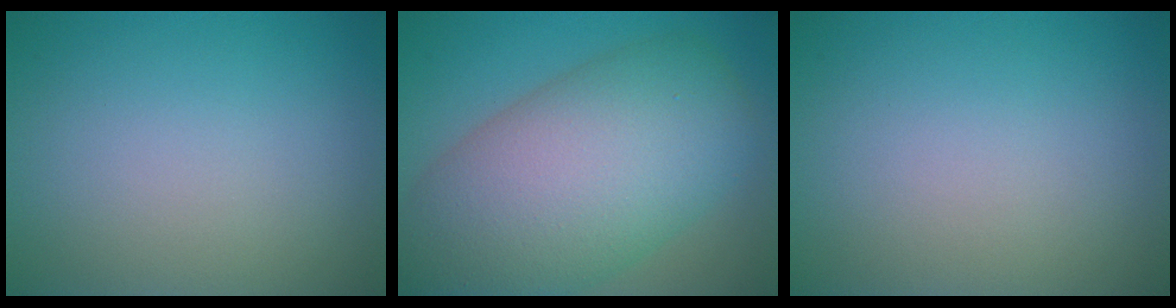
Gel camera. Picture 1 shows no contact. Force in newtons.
{"total": 13.2, "press": 13.2, "slide": 0.5}
{"total": 0.0}